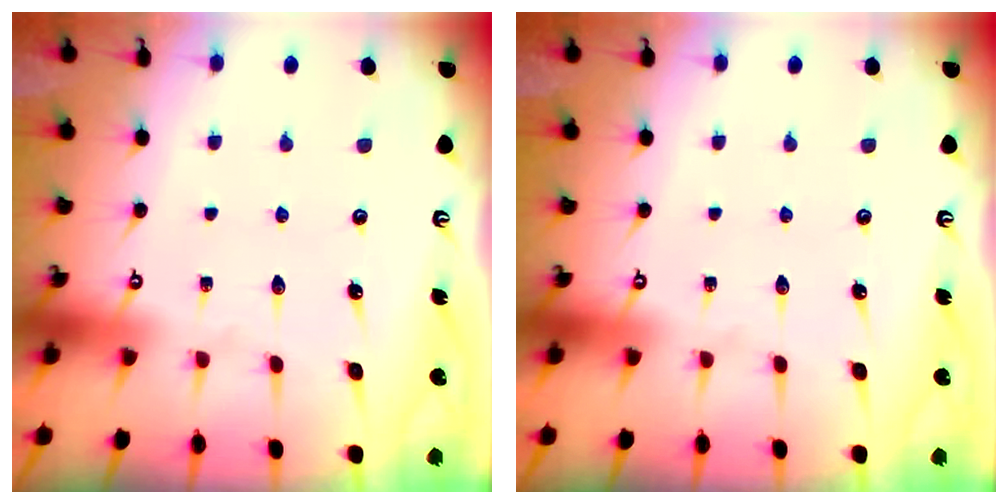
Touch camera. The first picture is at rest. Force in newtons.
{"total": 0.0}